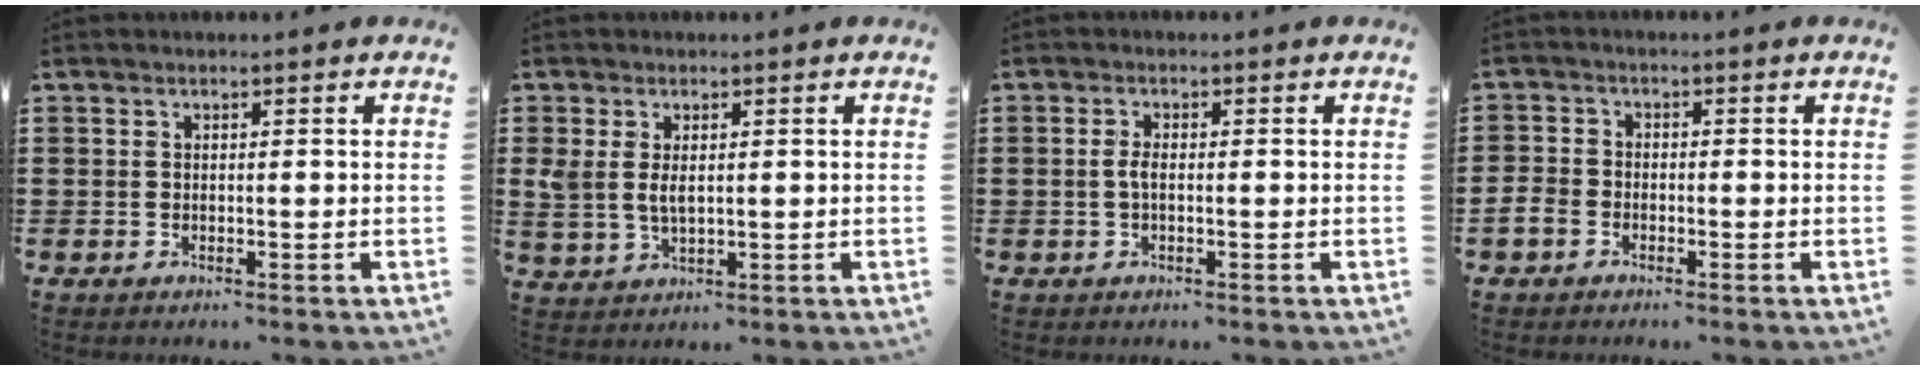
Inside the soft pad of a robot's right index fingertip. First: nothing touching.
{"total": 3.6, "force": [0.8, 2.0, 2.9], "torque": [-0.068, 0.005, 0.012]}
{"total": 1.7, "force": [-0.4, 0.5, 1.6], "torque": [-0.044, -0.005, -0.012]}
{"total": 2.2, "force": [-1.5, 1.5, 0.7], "torque": [-0.031, -0.002, -0.035]}